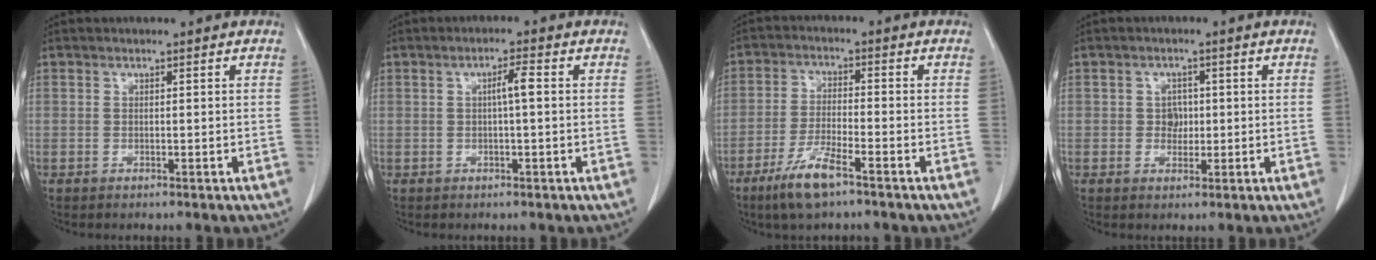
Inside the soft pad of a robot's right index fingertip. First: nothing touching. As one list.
[{"total": 2.5, "force": [0.2, 0.1, 2.5], "torque": [-0.043, 0.004, 0.003]}, {"total": 7.3, "force": [-4.8, 0.9, 5.4], "torque": [-0.114, -0.013, -0.089]}, {"total": 2.3, "force": [0.1, 1.9, 1.2], "torque": [-0.014, 0.004, 0.002]}]